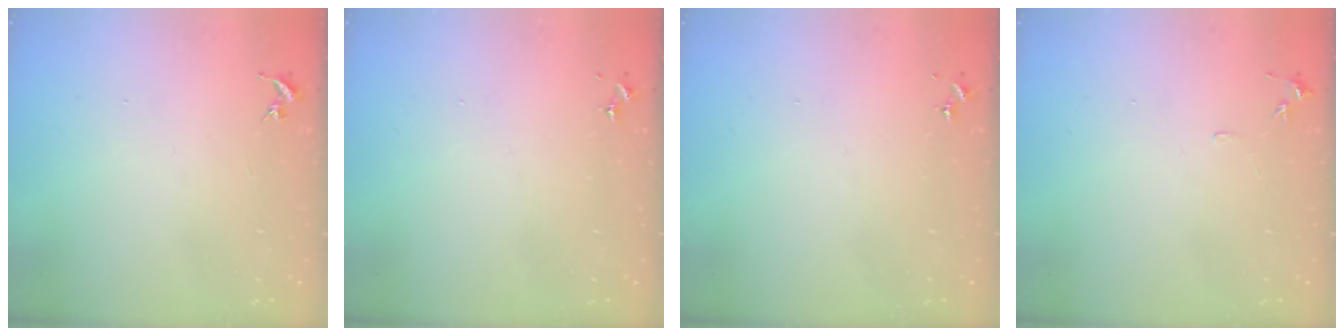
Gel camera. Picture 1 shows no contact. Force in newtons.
{"total": 0.0}
{"total": 0.0}
{"total": 4.8, "press": 4.8, "slide": 0.7}